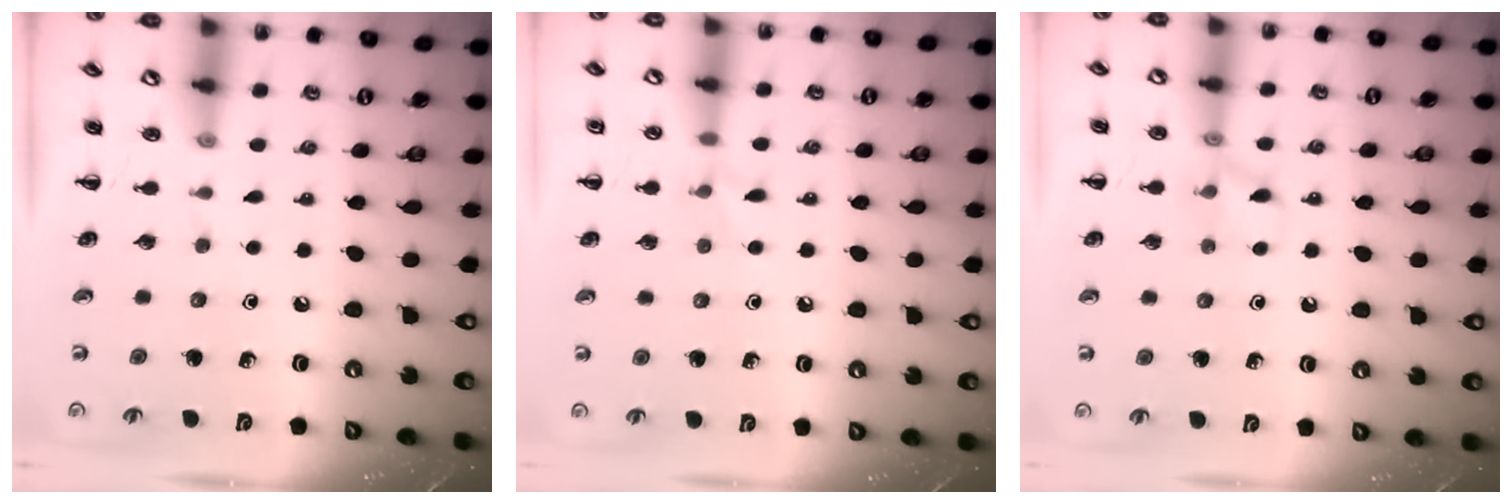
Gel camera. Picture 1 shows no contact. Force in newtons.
{"total": 5.1, "press": 4.8, "slide": 1.7}
{"total": 7.6, "press": 7.5, "slide": 1.1}